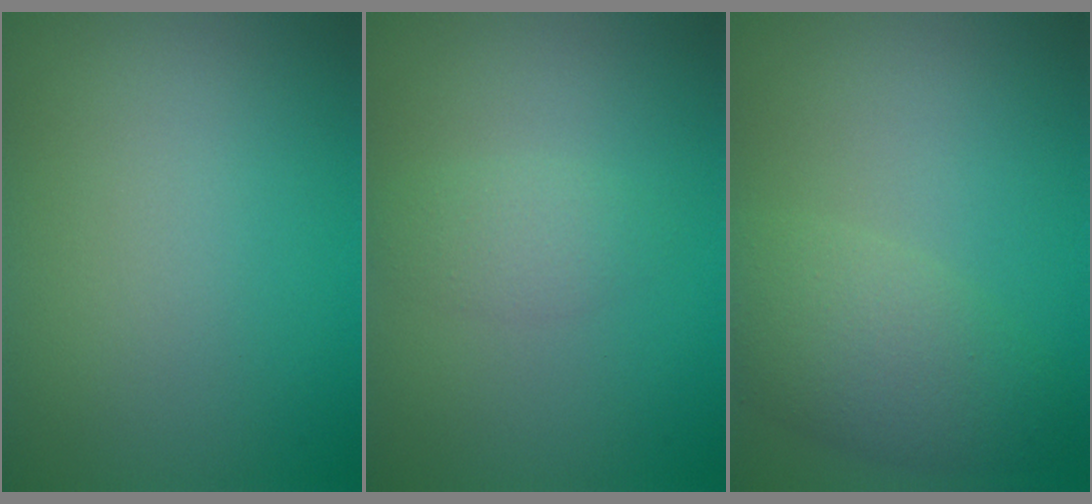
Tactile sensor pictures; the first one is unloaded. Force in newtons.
{"total": 1.5, "press": 1.5, "slide": 0.0}
{"total": 4.3, "press": 4.3, "slide": 0.2}